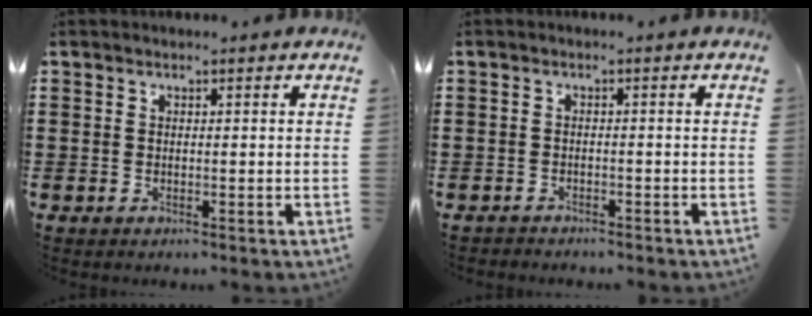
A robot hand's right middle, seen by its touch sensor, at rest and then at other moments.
{"total": 0.8, "force": [-0.8, 0.0, -0.1], "torque": [0.000, 0.003, -0.018]}